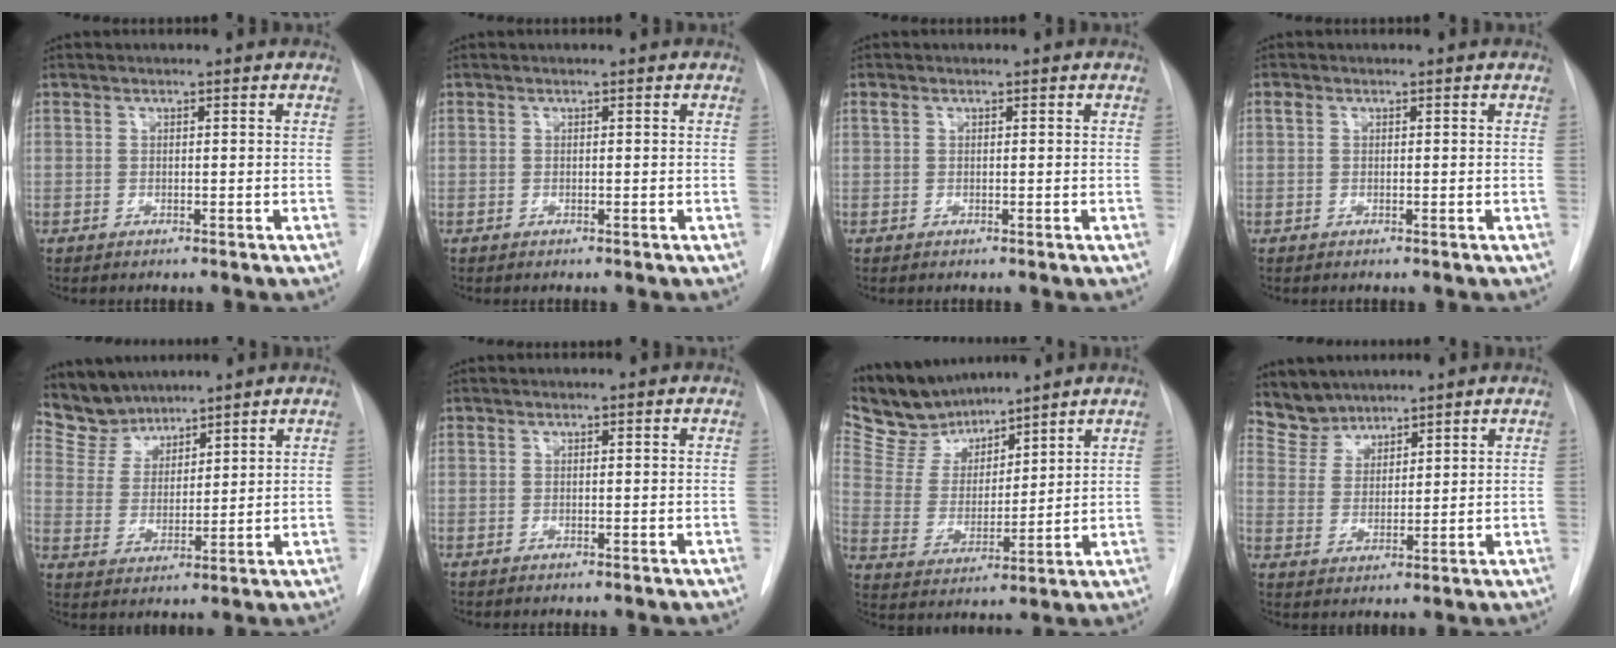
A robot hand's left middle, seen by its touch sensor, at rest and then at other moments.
{"total": 0.0}
{"total": 0.5, "force": [0.3, 0.3, 0.3], "torque": [-0.010, 0.014, 0.007]}
{"total": 0.7, "force": [0.3, 0.5, 0.3], "torque": [-0.009, 0.014, 0.006]}
{"total": 7.0, "force": [6.6, 2.3, 0.3], "torque": [-0.012, 0.008, 0.141]}
{"total": 0.0}
{"total": 10.5, "force": [9.8, 3.2, 2.3], "torque": [-0.060, 0.014, 0.201]}
{"total": 5.3, "force": [5.0, 1.9, -0.2], "torque": [0.002, 0.008, 0.106]}